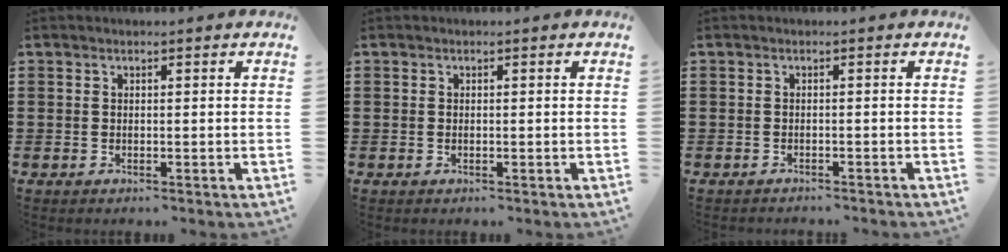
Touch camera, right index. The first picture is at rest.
{"total": 0.0}
{"total": 0.8, "force": [-0.8, 0.1, 0.1], "torque": [-0.004, 0.000, -0.016]}